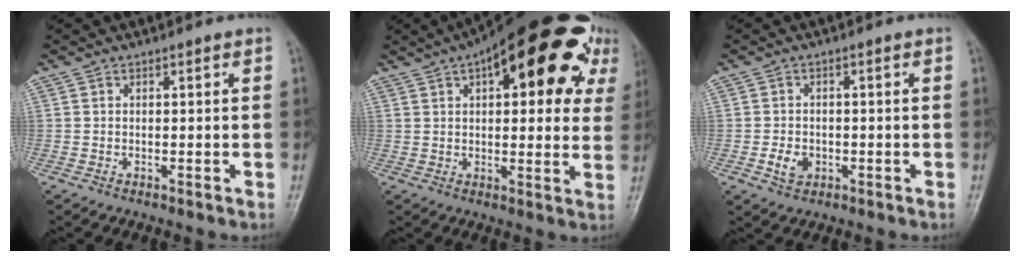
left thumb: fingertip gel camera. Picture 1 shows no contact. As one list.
[{"total": 23.7, "force": [10.8, 9.7, 18.7], "torque": [-0.230, 0.009, 0.142]}, {"total": 3.5, "force": [-1.1, 2.7, 1.9], "torque": [-0.027, 0.002, -0.018]}]